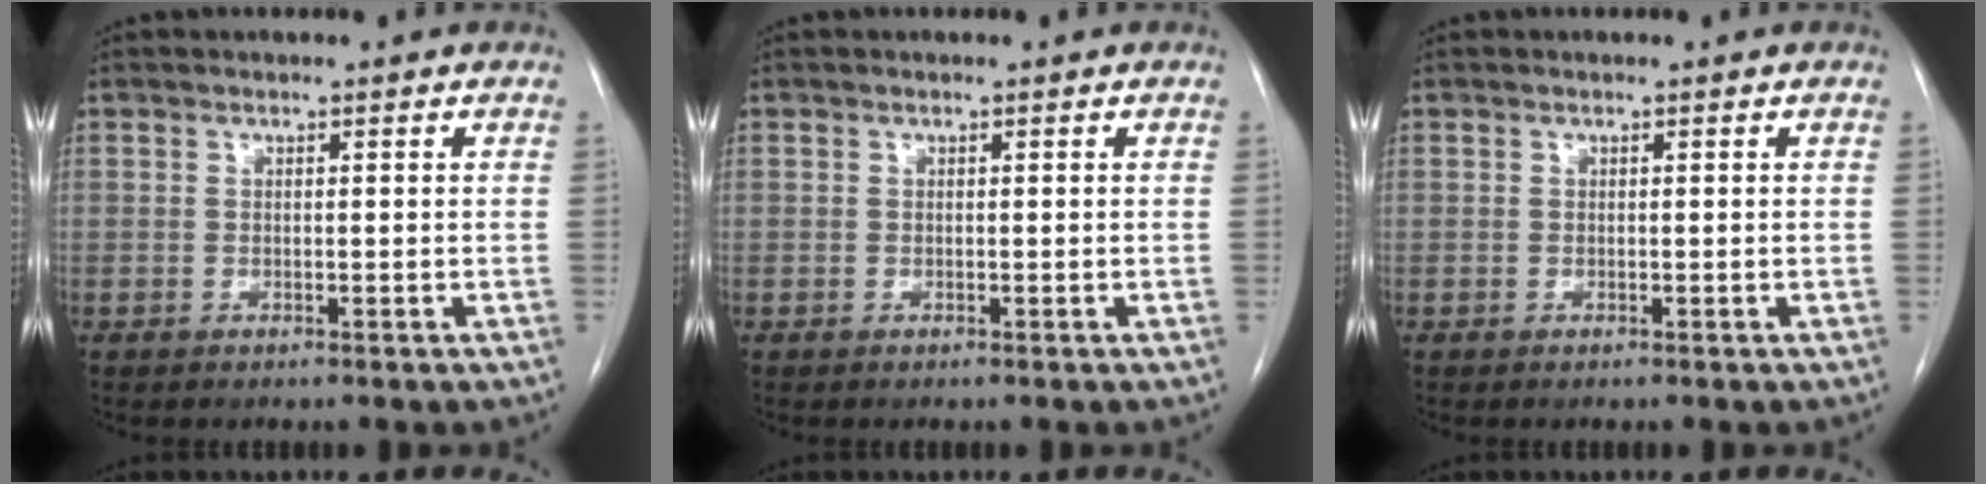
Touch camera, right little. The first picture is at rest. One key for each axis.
{"total": 0.0}
{"total": 0.0}